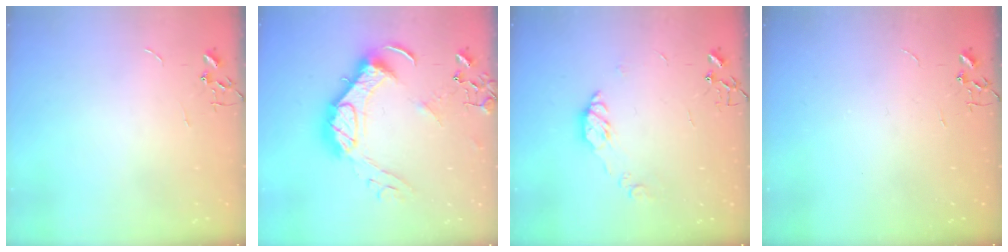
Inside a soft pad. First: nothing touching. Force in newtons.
{"total": 18.8, "press": 18.7, "slide": 2.0}
{"total": 7.6, "press": 7.6, "slide": 0.4}
{"total": 0.0}